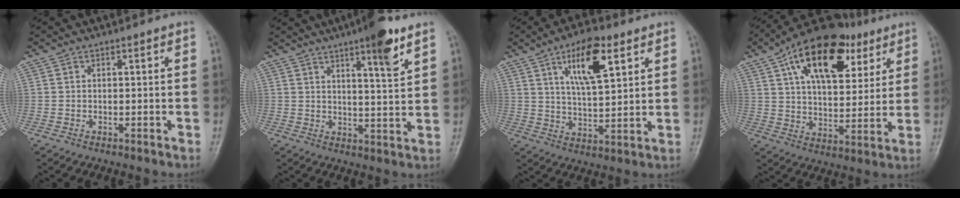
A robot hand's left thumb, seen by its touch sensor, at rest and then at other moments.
{"total": 9.0, "force": [5.5, 1.3, 7.0], "torque": [-0.096, -0.032, 0.079]}
{"total": 12.3, "force": [5.8, 4.5, 9.8], "torque": [-0.151, -0.025, 0.103]}
{"total": 21.5, "force": [10.2, 11.3, 15.1], "torque": [-0.208, -0.011, 0.165]}